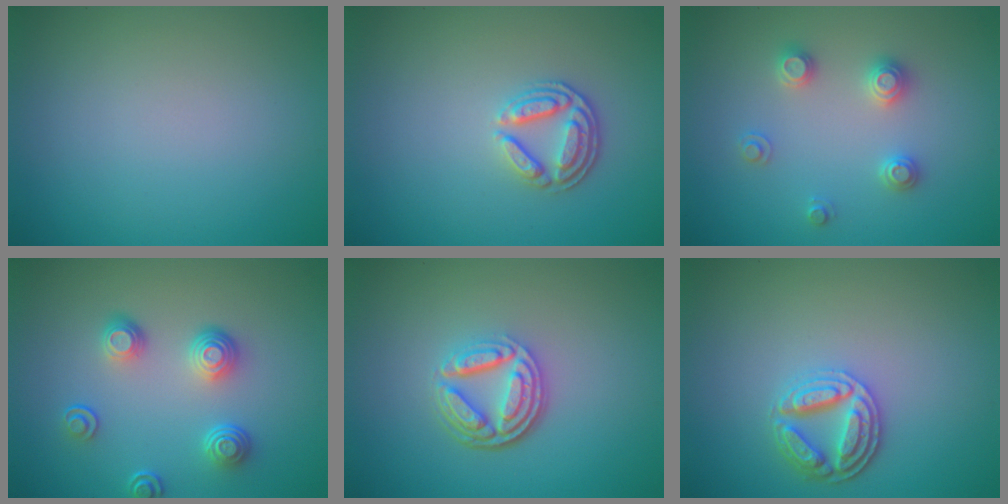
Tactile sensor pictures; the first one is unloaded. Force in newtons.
{"total": 2.9, "press": 2.5, "slide": 1.6}
{"total": 2.5, "press": 2.5, "slide": 0.3}
{"total": 3.6, "press": 2.9, "slide": 2.2}
{"total": 4.8, "press": 3.5, "slide": 3.2}
{"total": 3.7, "press": 3.3, "slide": 1.7}